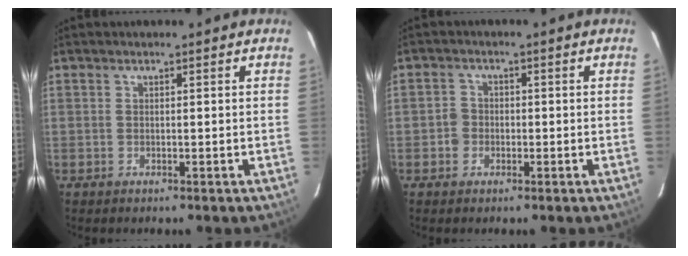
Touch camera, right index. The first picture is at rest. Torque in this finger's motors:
{"motor_torque": [0.21, 0.01, 0.14, 0.03]}